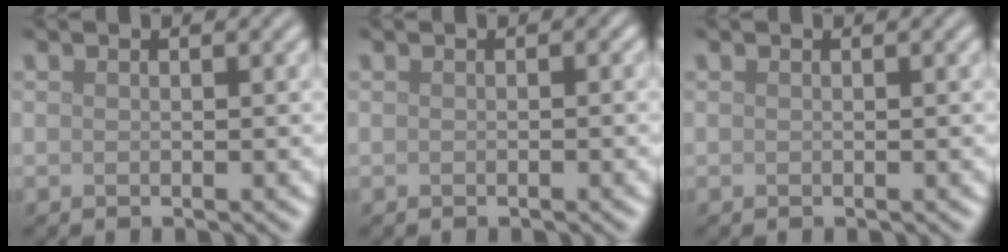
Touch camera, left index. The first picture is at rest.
{"total": 0.0}
{"total": 0.0}